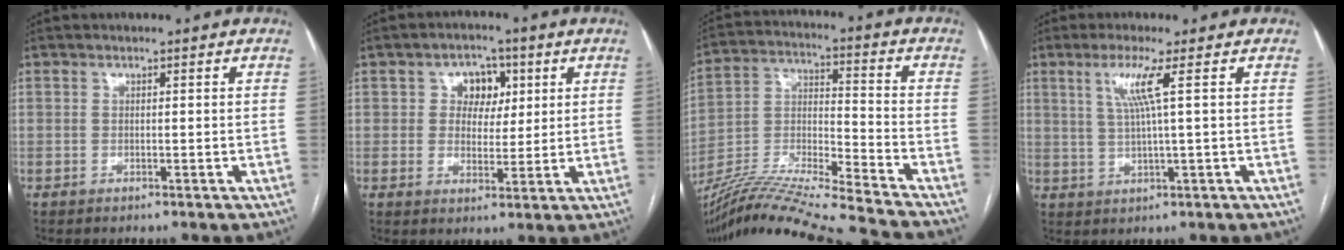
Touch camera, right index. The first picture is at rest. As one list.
[{"total": 5.7, "force": [1.7, 4.5, 3.0], "torque": [-0.040, 0.018, 0.029]}, {"total": 24.5, "force": [-22.1, -0.8, 10.4], "torque": [-0.211, -0.037, -0.374]}, {"total": 5.0, "force": [1.7, -0.9, 4.7], "torque": [-0.096, 0.000, 0.036]}]